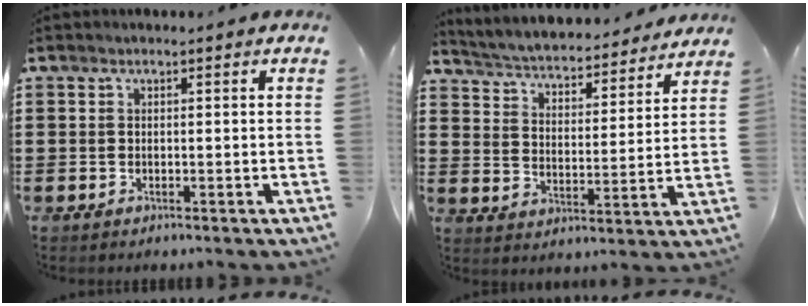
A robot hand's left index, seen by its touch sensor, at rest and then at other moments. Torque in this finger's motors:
{"motor_torque": [1.65, -0.49, 0.64, 0.06]}